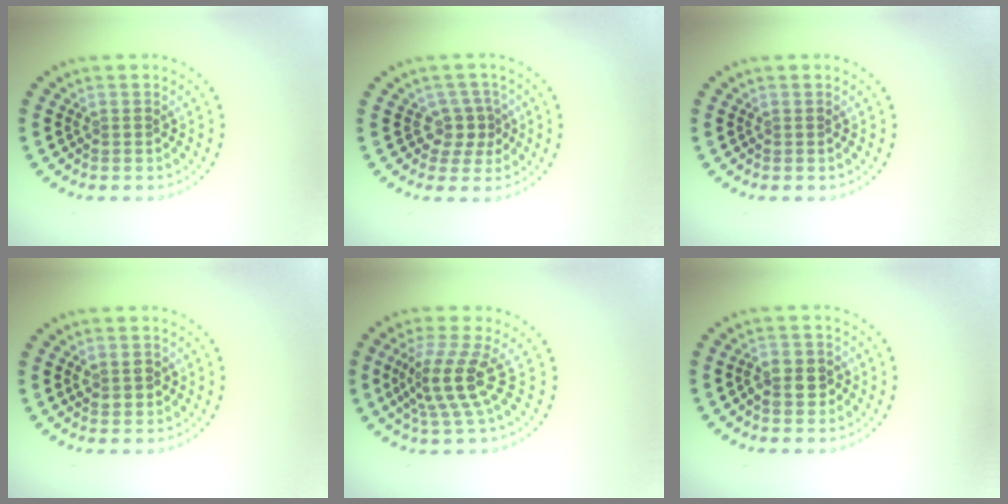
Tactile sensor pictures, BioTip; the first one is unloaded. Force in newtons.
{"total": 2.4, "press": 1.8, "slide": 1.5}
{"total": 0.0}
{"total": 1.5, "press": 1.5, "slide": 0.4}
{"total": 4.1, "press": 3.0, "slide": 2.8}
{"total": 2.6, "press": 2.5, "slide": 0.7}